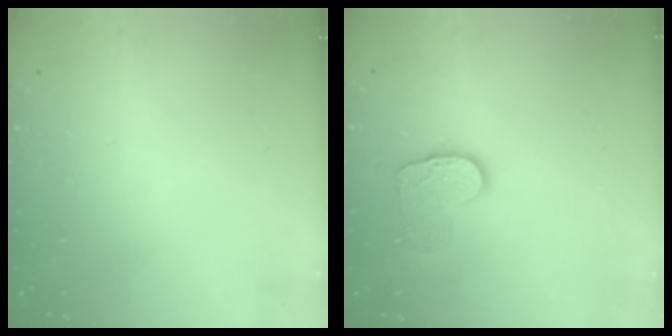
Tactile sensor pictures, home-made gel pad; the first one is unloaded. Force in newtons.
{"total": 9.1, "press": 9.1, "slide": 0.2}